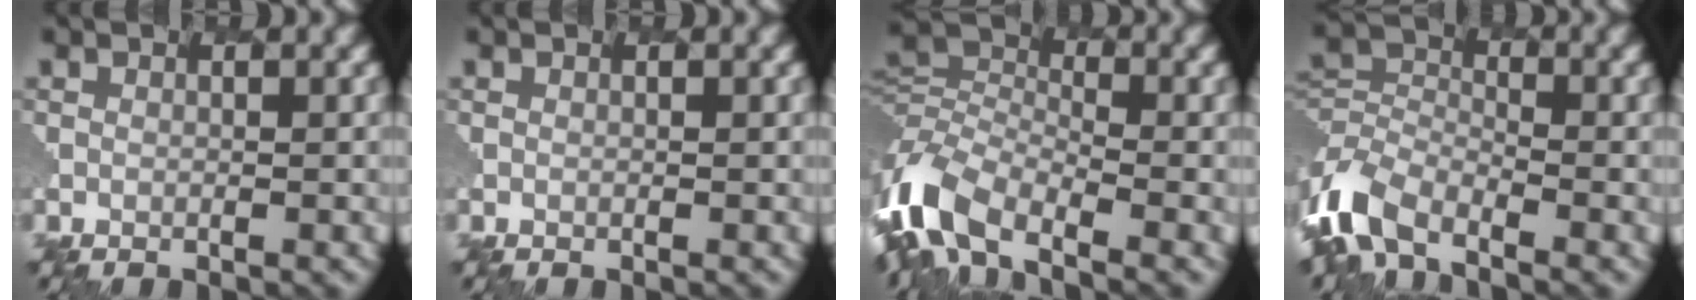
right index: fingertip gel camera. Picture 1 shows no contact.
{"total": 0.0}
{"total": 8.6, "force": [-5.6, 4.3, 4.8], "torque": [-0.112, 0.001, -0.123]}
{"total": 5.9, "force": [-4.8, 2.7, 2.0], "torque": [-0.060, 0.002, -0.108]}